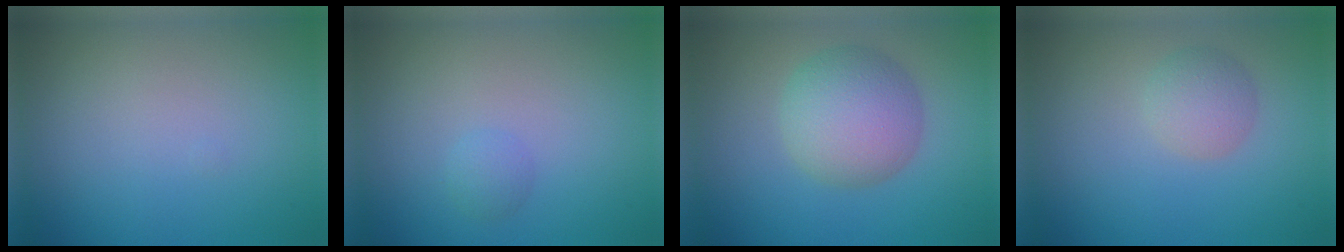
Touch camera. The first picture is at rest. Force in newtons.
{"total": 0.9, "press": 0.8, "slide": 0.1}
{"total": 5.8, "press": 5.8, "slide": 0.2}
{"total": 2.3, "press": 2.3, "slide": 0.1}